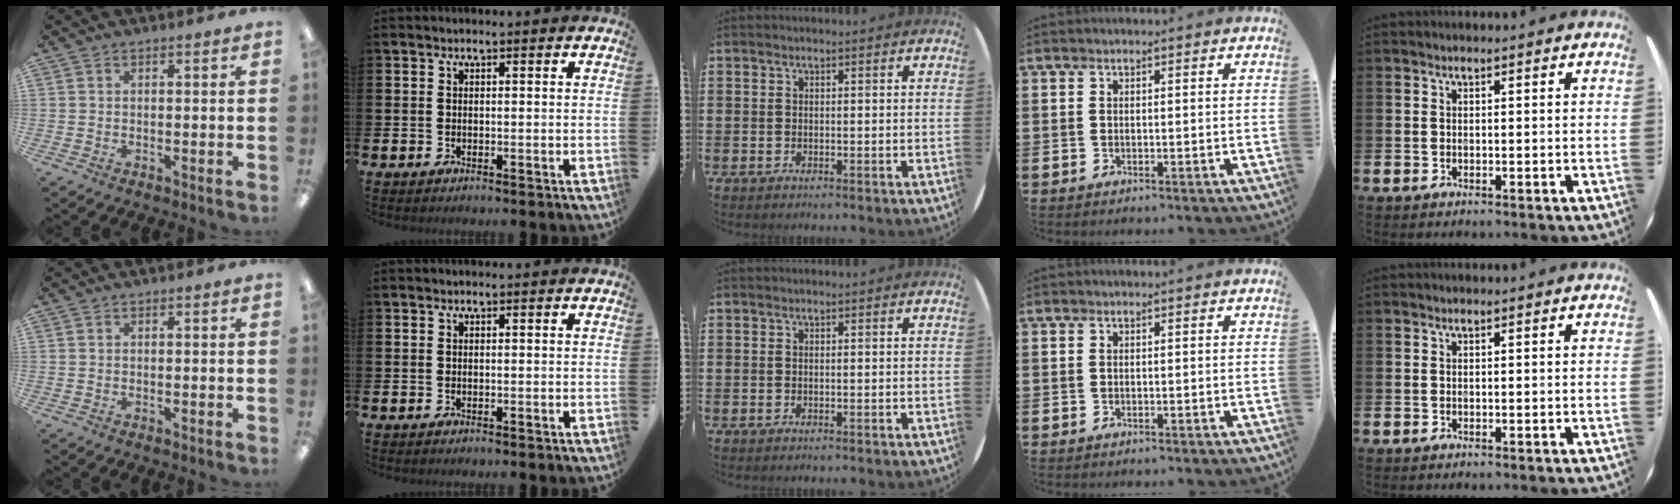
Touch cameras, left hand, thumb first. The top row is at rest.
{}